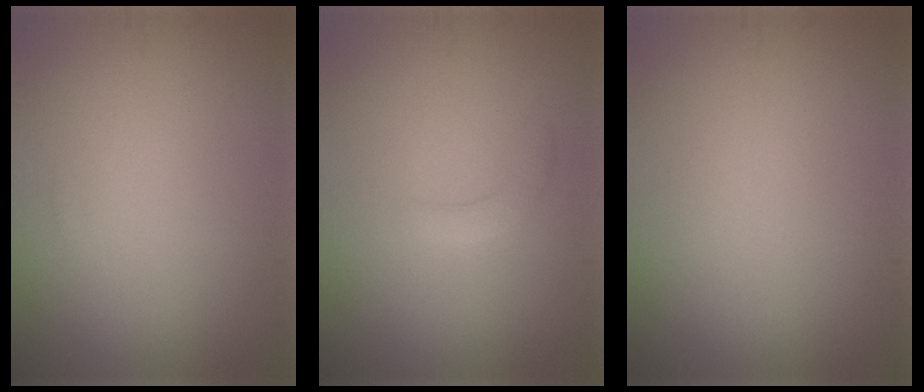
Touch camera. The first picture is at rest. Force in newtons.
{"total": 1.2, "press": 1.2, "slide": 0.1}
{"total": 0.0}